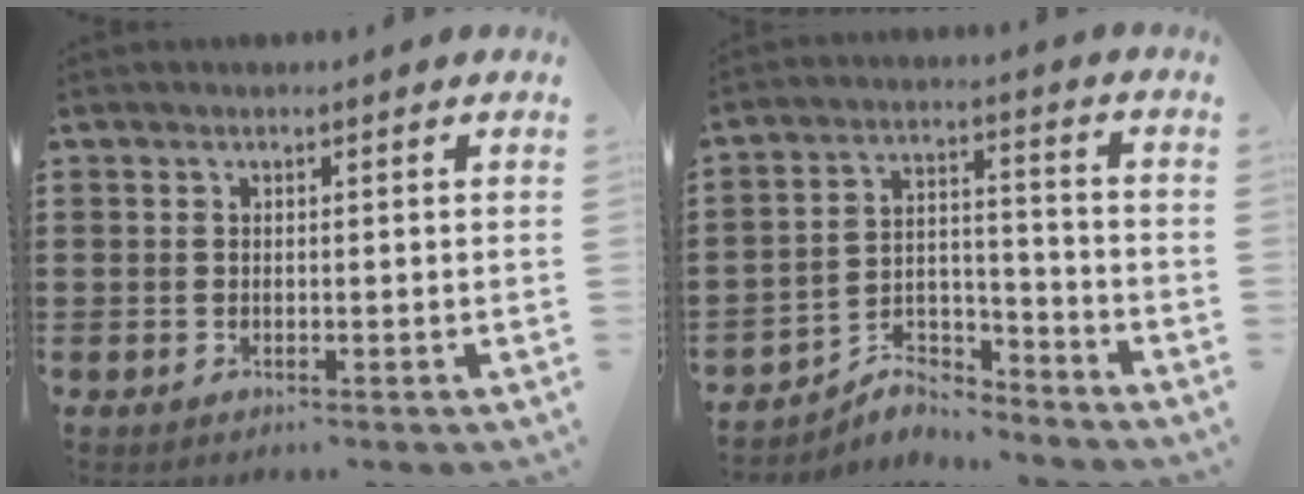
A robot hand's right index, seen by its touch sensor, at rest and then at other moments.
{"total": 6.5, "force": [-6.0, 1.8, 1.6], "torque": [-0.032, 0.014, -0.117]}